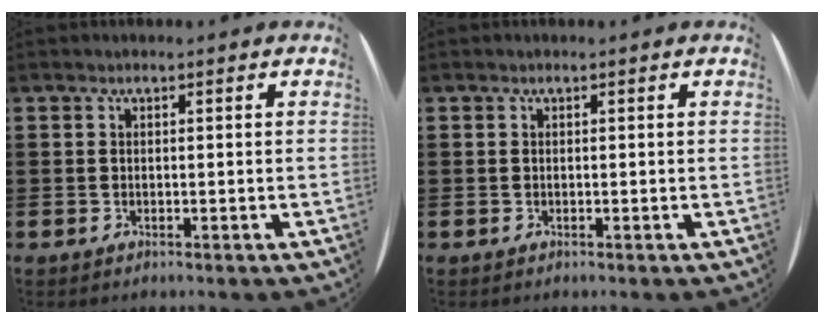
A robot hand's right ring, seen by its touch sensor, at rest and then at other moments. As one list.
[{"total": 0.0}]